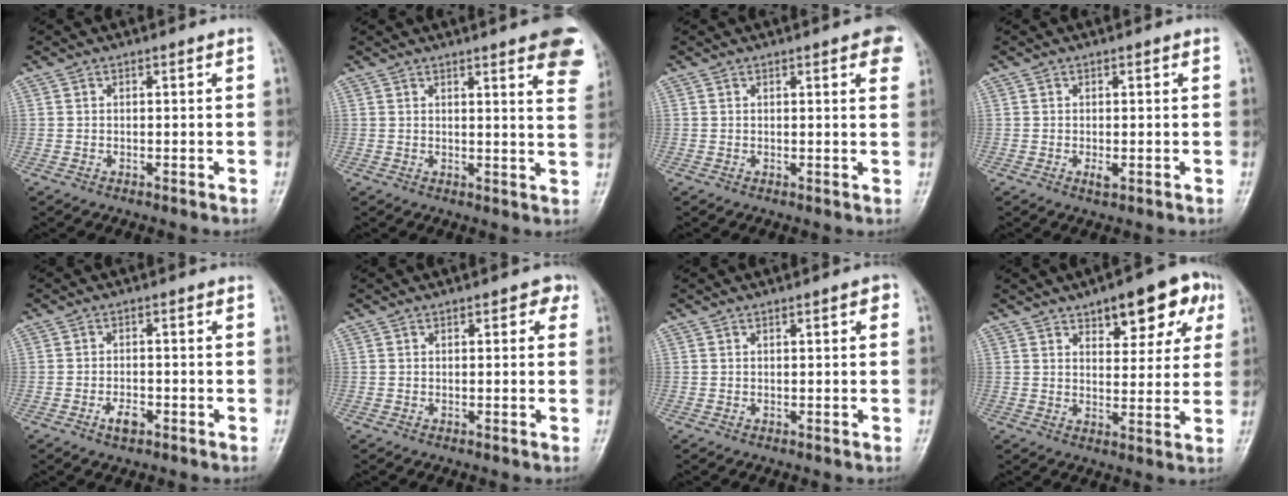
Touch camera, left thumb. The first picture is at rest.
{"total": 12.5, "force": [7.7, 2.4, 9.5], "torque": [-0.095, -0.028, 0.075]}
{"total": 5.0, "force": [2.6, 1.3, 4.0], "torque": [-0.032, -0.001, 0.025]}
{"total": 1.5, "force": [-0.2, 0.7, 1.3], "torque": [-0.020, -0.005, -0.001]}
{"total": 2.9, "force": [-1.5, 1.5, 2.0], "torque": [-0.034, 0.006, -0.025]}
{"total": 2.2, "force": [1.0, 1.3, 1.5], "torque": [-0.003, 0.001, 0.008]}
{"total": 1.6, "force": [0.6, 0.5, 1.4], "torque": [-0.017, 0.002, 0.007]}
{"total": 12.4, "force": [6.4, 5.5, 9.1], "torque": [-0.076, -0.012, 0.081]}